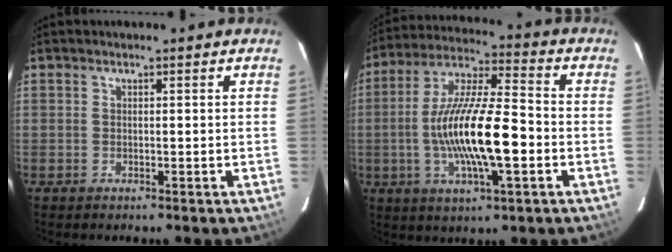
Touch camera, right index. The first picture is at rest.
{"total": 16.9, "force": [-3.3, 3.9, 16.1], "torque": [-0.307, 0.000, -0.063]}